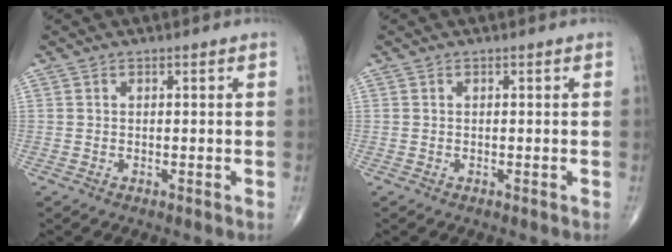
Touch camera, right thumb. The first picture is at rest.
{"total": 0.0}